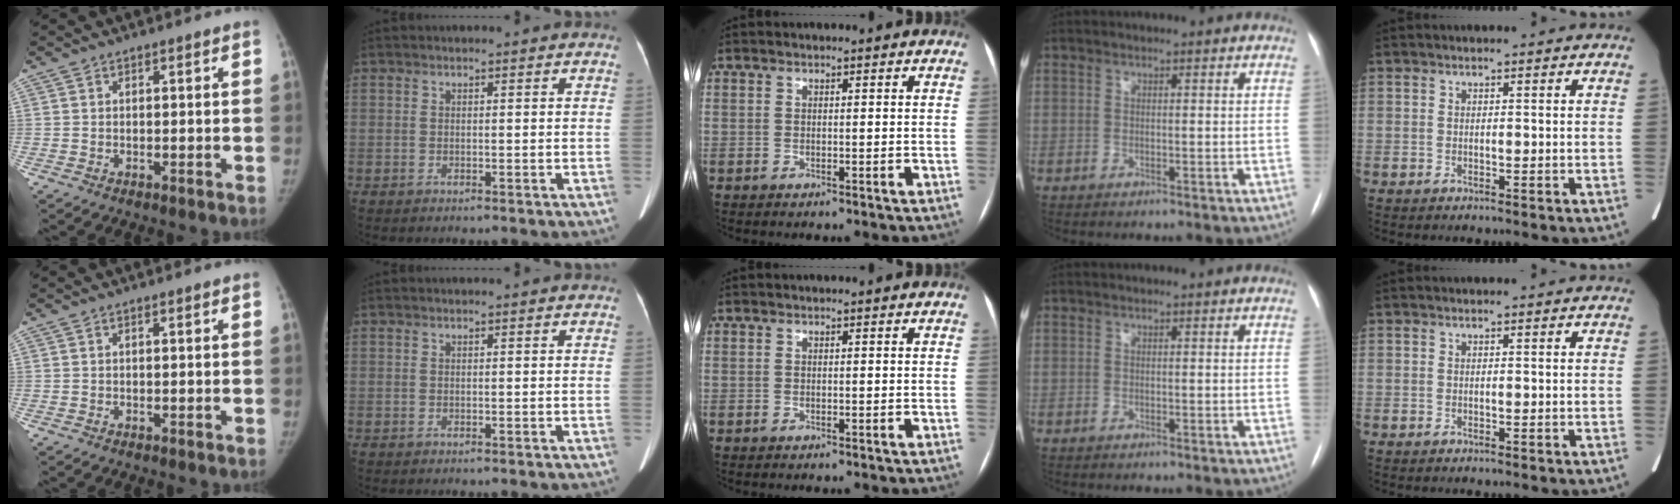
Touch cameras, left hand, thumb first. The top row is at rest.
{}